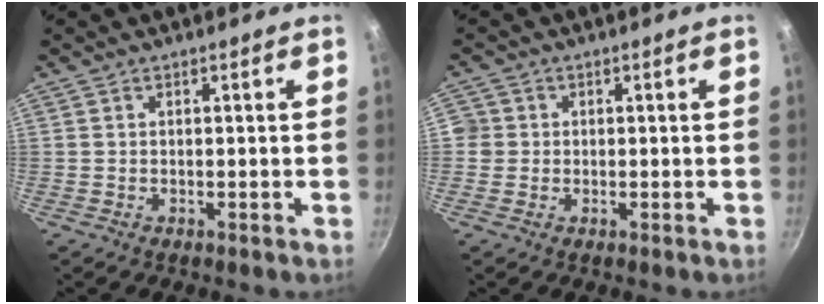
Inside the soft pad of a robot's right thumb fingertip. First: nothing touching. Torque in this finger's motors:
{"motor_torque": [-0.01, 0.24, 0.22, 0.33, 0.01]}